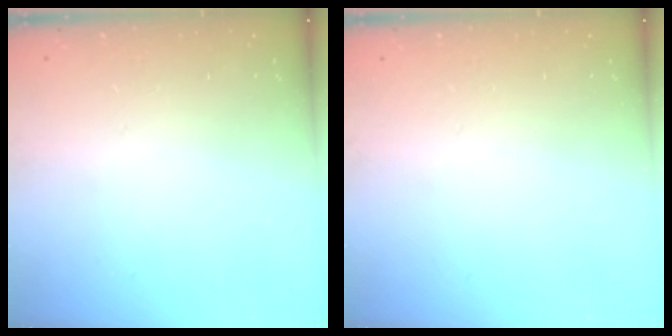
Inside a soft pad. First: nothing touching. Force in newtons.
{"total": 0.0}